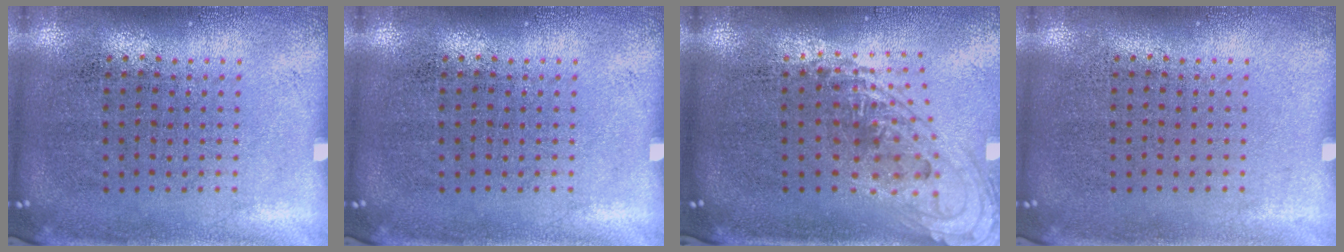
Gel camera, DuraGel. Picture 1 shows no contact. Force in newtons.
{"total": 0.0}
{"total": 1.5, "press": 1.2, "slide": 1.0}
{"total": 0.0}